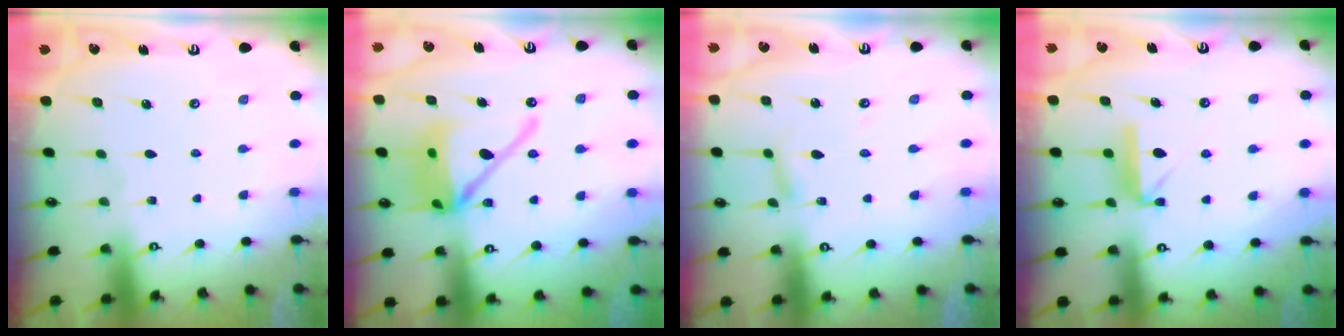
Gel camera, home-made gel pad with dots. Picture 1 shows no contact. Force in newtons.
{"total": 15.9, "press": 15.7, "slide": 2.5}
{"total": 2.2, "press": 2.2, "slide": 0.3}
{"total": 9.1, "press": 9.1, "slide": 0.3}